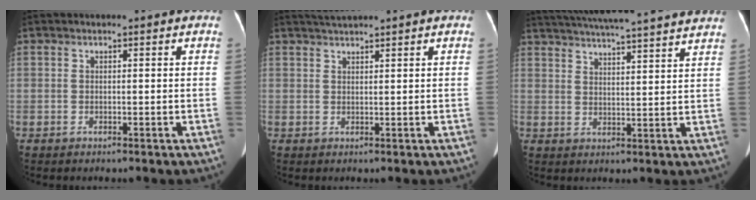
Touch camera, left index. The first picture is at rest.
{"total": 2.6, "force": [2.4, -0.4, 0.9], "torque": [-0.016, 0.017, 0.049]}
{"total": 24.5, "force": [22.3, 1.2, 10.1], "torque": [-0.173, 0.011, 0.296]}